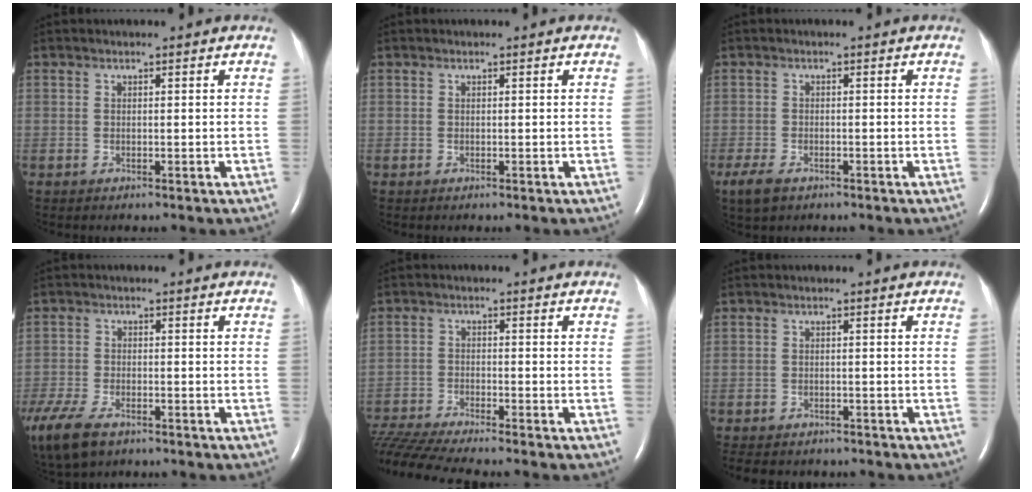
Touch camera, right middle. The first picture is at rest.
{"total": 0.0}
{"total": 5.2, "force": [-3.4, 2.5, 3.1], "torque": [-0.068, -0.012, -0.056]}
{"total": 14.5, "force": [-9.2, 7.2, 8.5], "torque": [-0.237, -0.032, -0.152]}
{"total": 11.8, "force": [-10.7, -0.7, 4.8], "torque": [-0.093, -0.018, -0.186]}
{"total": 8.8, "force": [-7.5, 3.4, 3.2], "torque": [-0.061, 0.000, -0.093]}